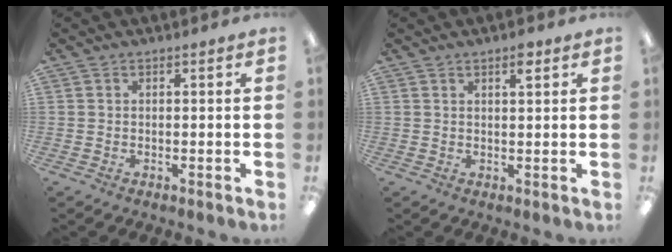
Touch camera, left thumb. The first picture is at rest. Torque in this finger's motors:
{"motor_torque": [-0.02, 0.05, -0.47, 0.16, 0.02]}